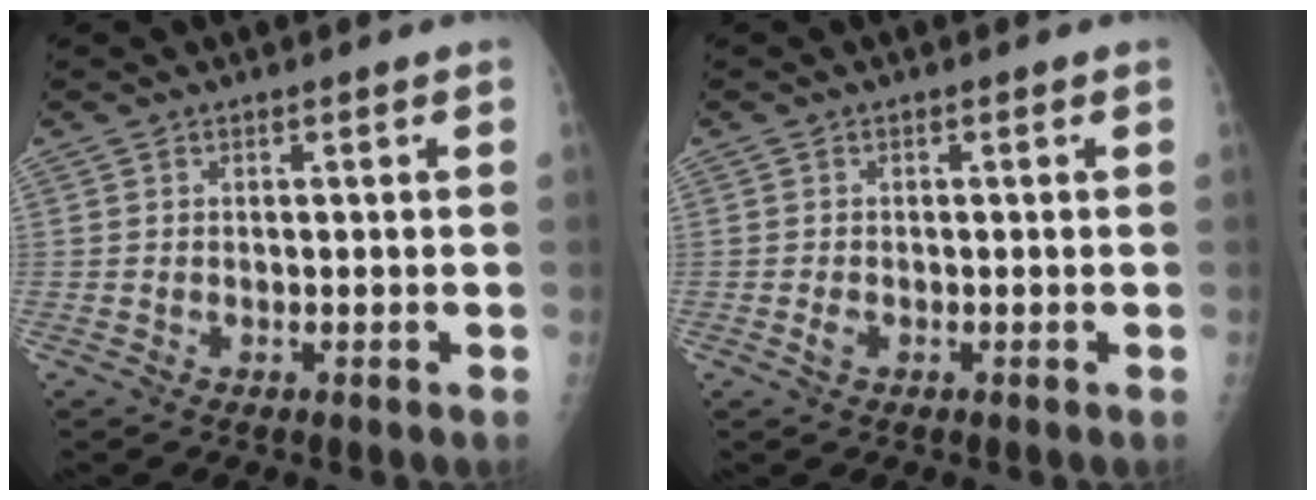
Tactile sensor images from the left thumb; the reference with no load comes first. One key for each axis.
{"total": 1.2, "fx": -0.4, "fy": 0.8, "fz": 0.8, "tx": -0.016, "ty": -0.001, "tz": -0.007}